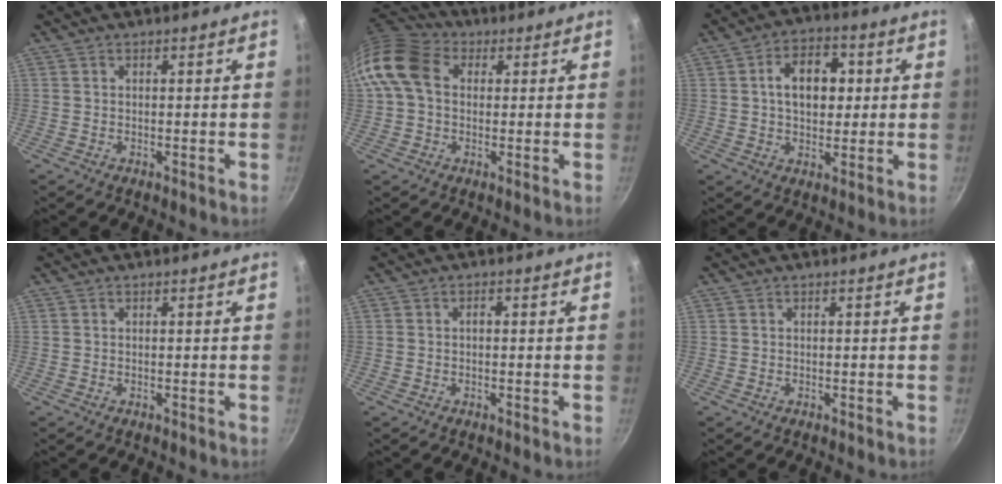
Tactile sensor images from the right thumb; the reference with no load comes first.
{"total": 11.9, "force": [1.8, 8.9, 7.6], "torque": [-0.131, 0.022, 0.014]}
{"total": 10.3, "force": [1.6, 7.0, 7.3], "torque": [-0.083, 0.009, 0.017]}
{"total": 0.0}
{"total": 0.9, "force": [-0.2, 0.6, 0.7], "torque": [-0.013, 0.006, -0.004]}
{"total": 0.0}